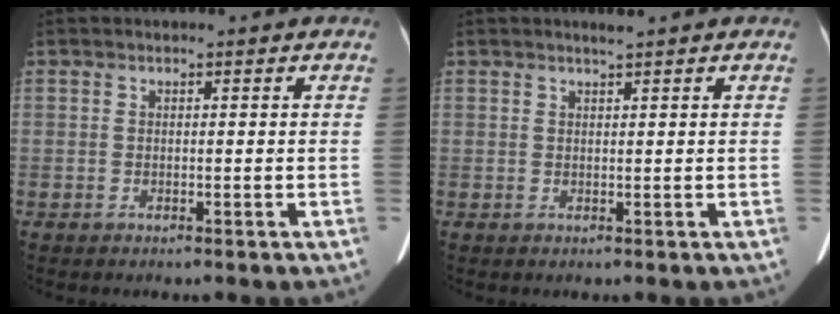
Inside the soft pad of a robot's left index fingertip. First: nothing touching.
{"total": 0.8, "force": [0.7, -0.2, 0.3], "torque": [-0.013, -0.003, 0.015]}